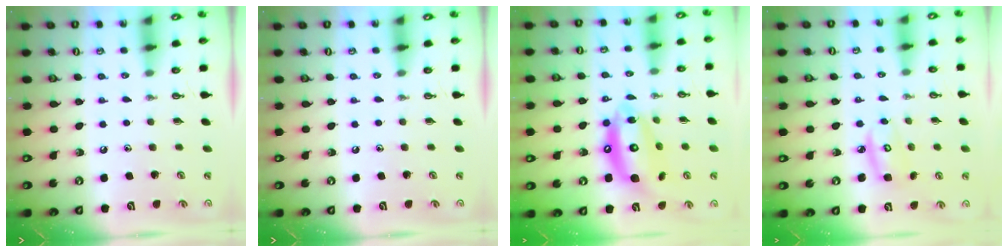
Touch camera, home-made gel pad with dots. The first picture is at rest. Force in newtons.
{"total": 0.0}
{"total": 15.7, "press": 15.5, "slide": 1.8}
{"total": 4.4, "press": 4.4, "slide": 0.3}